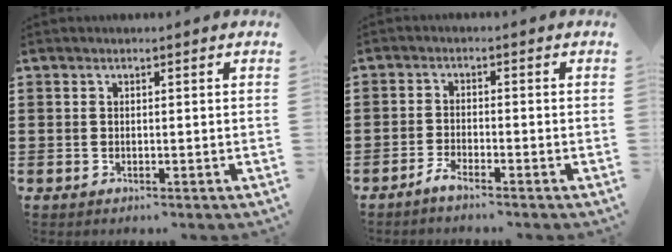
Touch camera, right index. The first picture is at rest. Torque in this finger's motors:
{"motor_torque": [0.27, 0.39, 0.00, 0.00]}